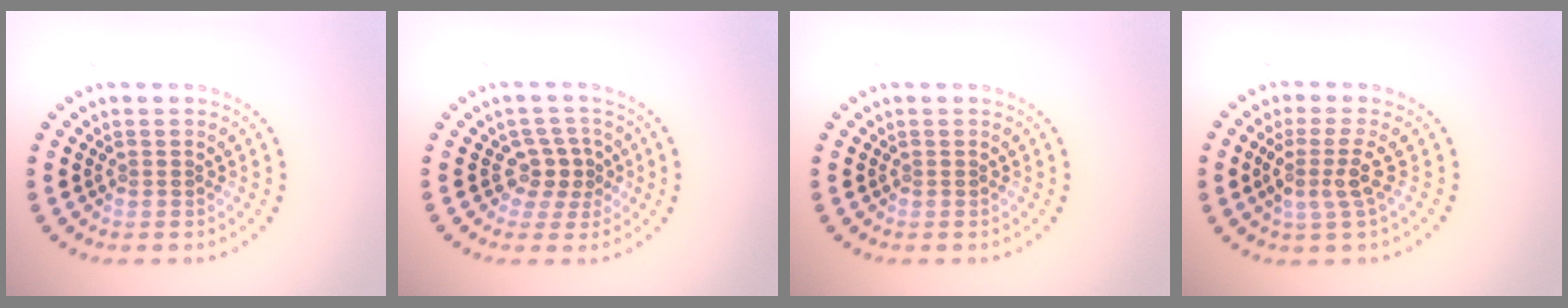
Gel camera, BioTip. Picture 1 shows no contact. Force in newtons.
{"total": 2.5, "press": 2.0, "slide": 1.5}
{"total": 0.0}
{"total": 2.7, "press": 2.0, "slide": 1.8}